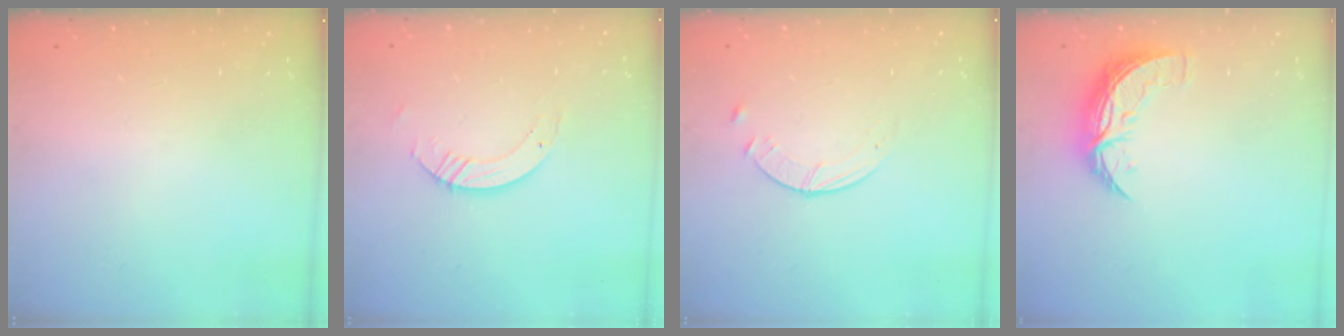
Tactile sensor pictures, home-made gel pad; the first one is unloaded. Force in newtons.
{"total": 4.7, "press": 4.7, "slide": 0.3}
{"total": 3.0, "press": 3.0, "slide": 0.4}
{"total": 8.6, "press": 8.6, "slide": 0.1}